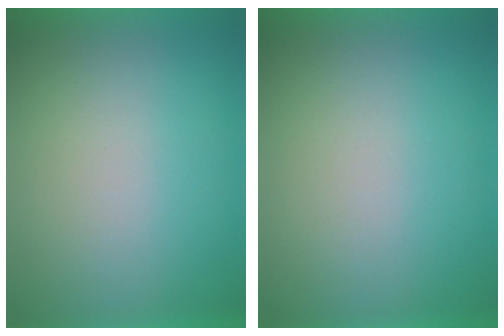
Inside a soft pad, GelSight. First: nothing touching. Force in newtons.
{"total": 0.0}